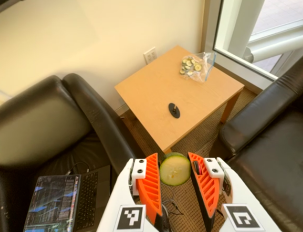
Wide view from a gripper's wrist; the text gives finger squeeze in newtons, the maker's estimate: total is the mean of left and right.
{"total": 8.5, "left": 8.4, "right": 8.6}